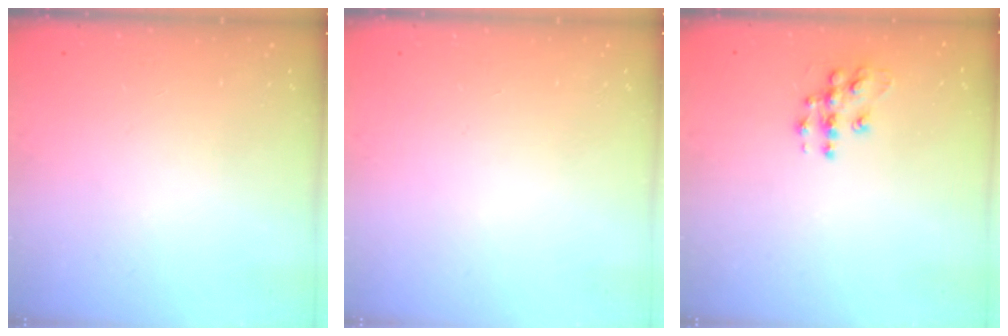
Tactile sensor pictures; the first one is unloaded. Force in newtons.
{"total": 0.0}
{"total": 9.4, "press": 9.4, "slide": 0.5}